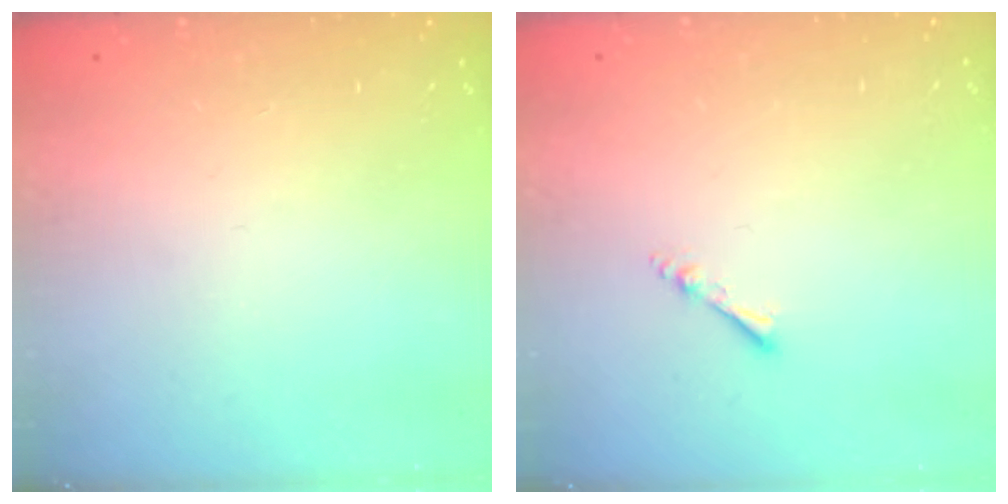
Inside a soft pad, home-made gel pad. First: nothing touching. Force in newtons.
{"total": 2.2, "press": 2.1, "slide": 0.4}